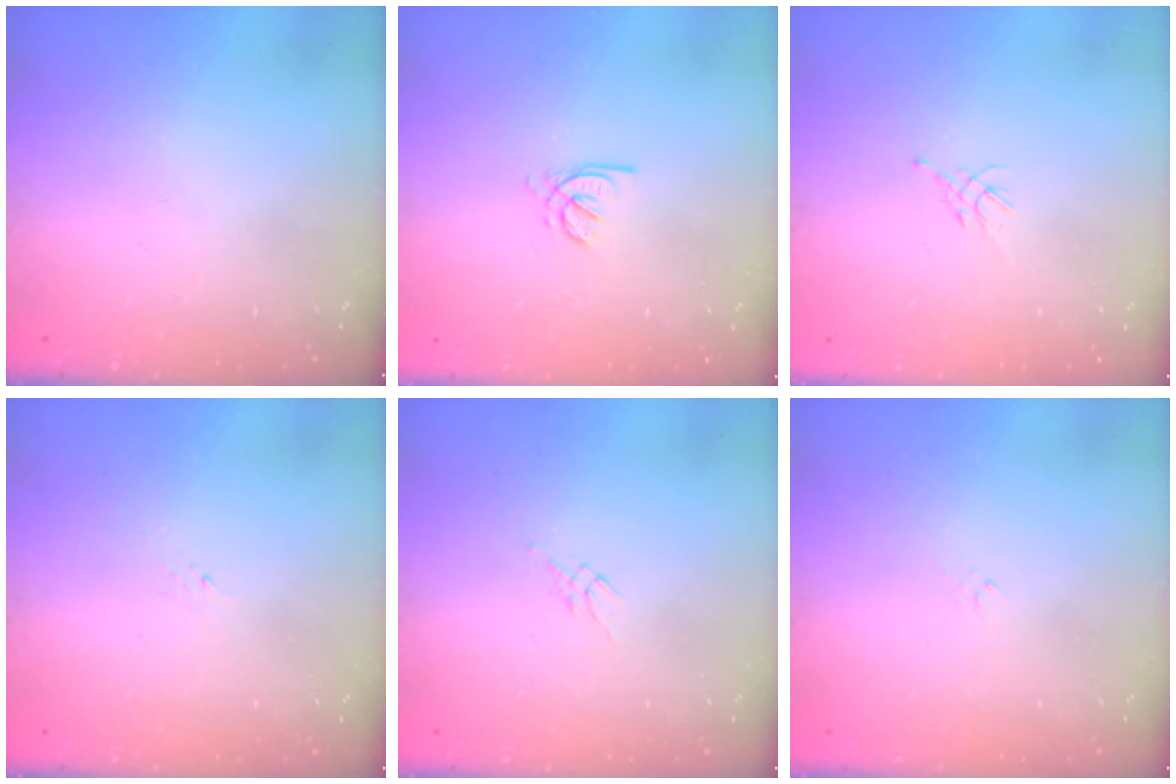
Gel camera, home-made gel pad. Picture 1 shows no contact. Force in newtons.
{"total": 1.6, "press": 1.6, "slide": 0.3}
{"total": 3.1, "press": 3.0, "slide": 0.8}
{"total": 1.2, "press": 1.1, "slide": 0.2}
{"total": 3.5, "press": 3.4, "slide": 0.8}
{"total": 0.7, "press": 0.5, "slide": 0.4}